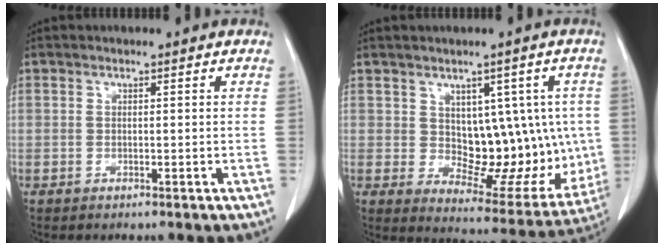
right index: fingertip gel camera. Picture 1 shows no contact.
{"total": 13.6, "force": [0.9, 7.4, 11.3], "torque": [-0.122, 0.008, 0.036]}